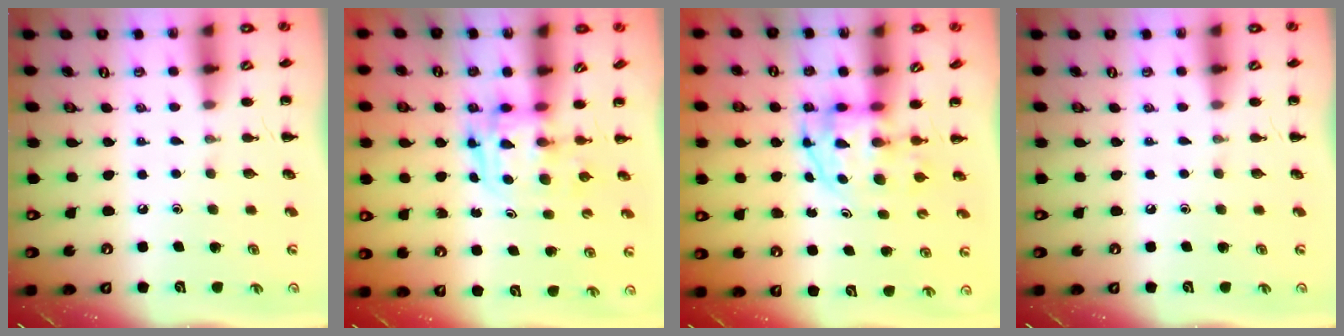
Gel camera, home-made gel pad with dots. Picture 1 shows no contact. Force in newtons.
{"total": 3.2, "press": 3.1, "slide": 0.5}
{"total": 3.5, "press": 3.5, "slide": 0.5}
{"total": 0.0}